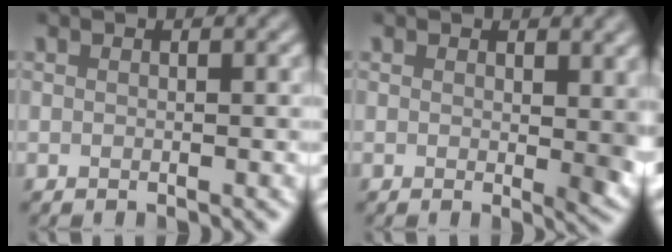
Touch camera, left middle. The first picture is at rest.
{"total": 3.2, "force": [1.0, 1.5, 2.7], "torque": [-0.028, -0.006, 0.016]}